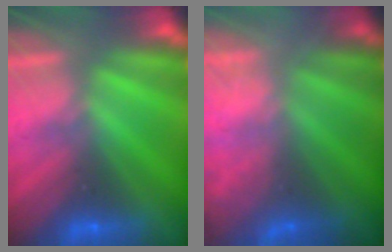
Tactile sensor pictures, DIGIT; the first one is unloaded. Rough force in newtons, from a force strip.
{"total": 5.8}